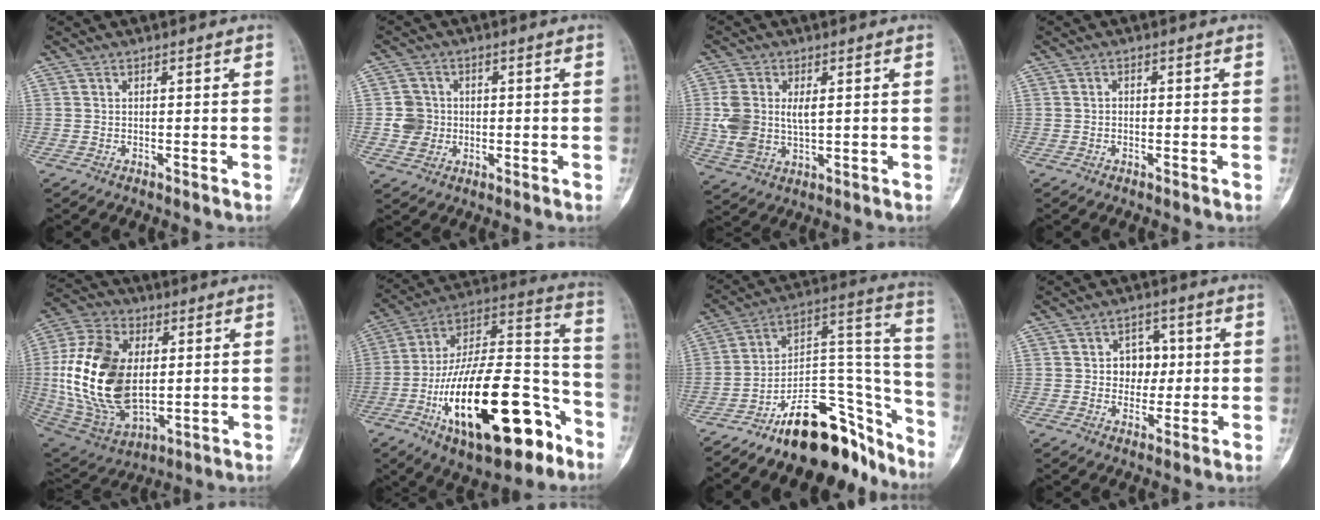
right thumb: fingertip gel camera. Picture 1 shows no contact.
{"total": 5.1, "force": [-0.3, 4.9, 1.4], "torque": [-0.004, 0.007, -0.006]}
{"total": 9.2, "force": [1.0, 5.7, 7.1], "torque": [-0.148, -0.001, 0.031]}
{"total": 0.7, "force": [-0.2, 0.6, 0.4], "torque": [-0.002, 0.003, -0.007]}
{"total": 23.5, "force": [1.5, 14.5, 18.5], "torque": [-0.353, -0.012, 0.038]}
{"total": 31.4, "force": [-13.4, 13.1, 25.2], "torque": [-0.418, 0.072, -0.209]}
{"total": 22.9, "force": [-17.1, 9.5, 12.0], "torque": [-0.105, 0.151, -0.275]}
{"total": 8.0, "force": [0.6, 6.7, 4.3], "torque": [-0.009, 0.009, 0.005]}